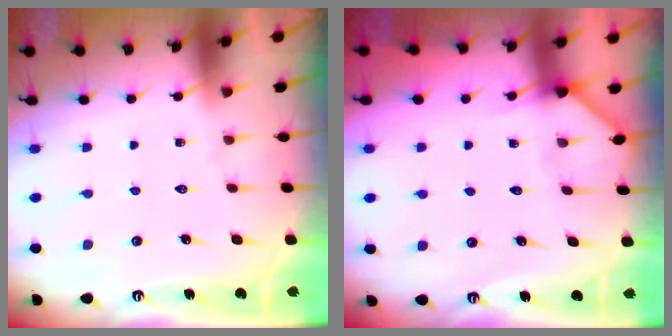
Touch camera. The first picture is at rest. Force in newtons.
{"total": 3.3, "press": 3.3, "slide": 0.3}